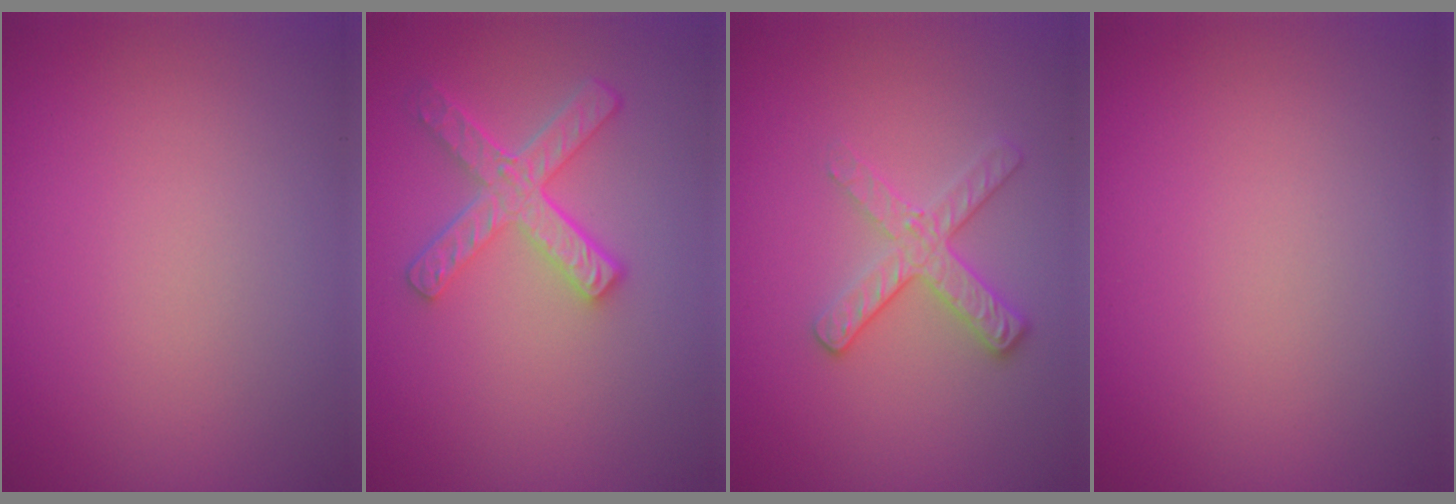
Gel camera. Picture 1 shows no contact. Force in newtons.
{"total": 4.8, "press": 3.6, "slide": 3.1}
{"total": 2.7, "press": 2.4, "slide": 1.2}
{"total": 0.0}